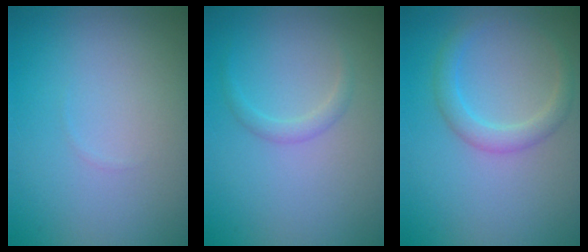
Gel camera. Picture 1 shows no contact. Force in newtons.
{"total": 1.1, "press": 1.1, "slide": 0.1}
{"total": 2.3, "press": 2.2, "slide": 0.1}